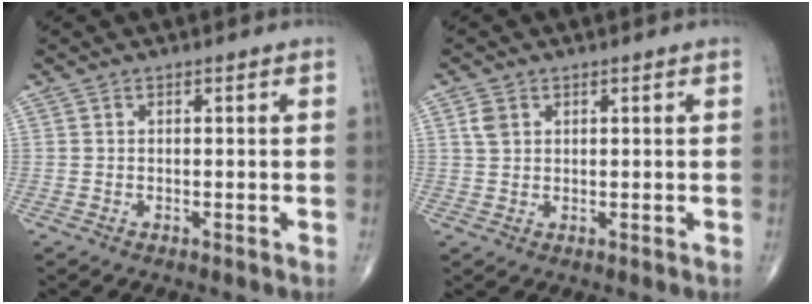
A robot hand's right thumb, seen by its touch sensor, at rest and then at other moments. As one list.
[{"total": 2.6, "force": [1.1, 1.9, 1.4], "torque": [-0.026, 0.002, 0.023]}]